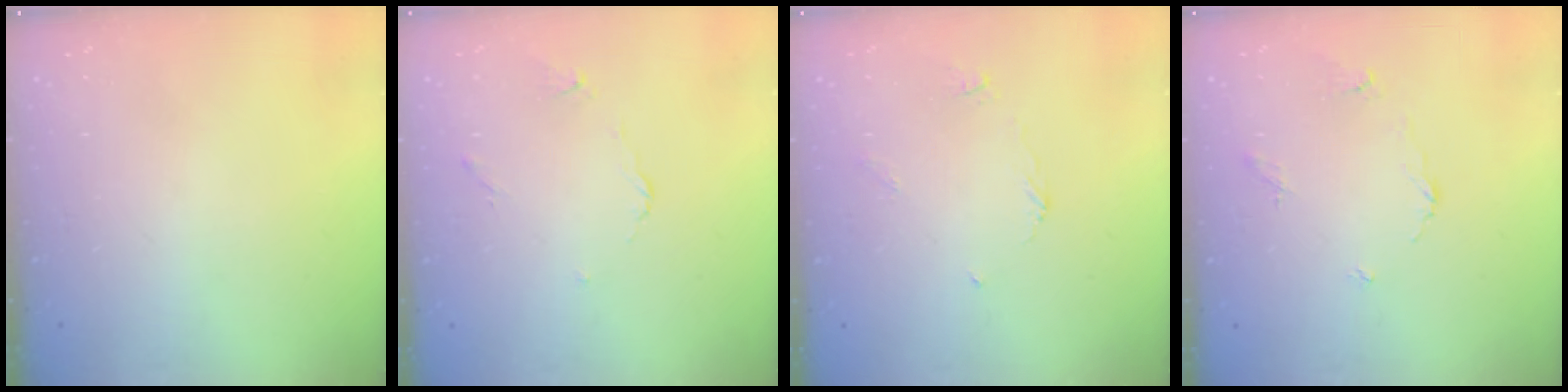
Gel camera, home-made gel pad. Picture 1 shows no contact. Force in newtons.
{"total": 2.9, "press": 2.8, "slide": 0.6}
{"total": 3.8, "press": 3.8, "slide": 0.2}
{"total": 3.8, "press": 3.7, "slide": 0.4}